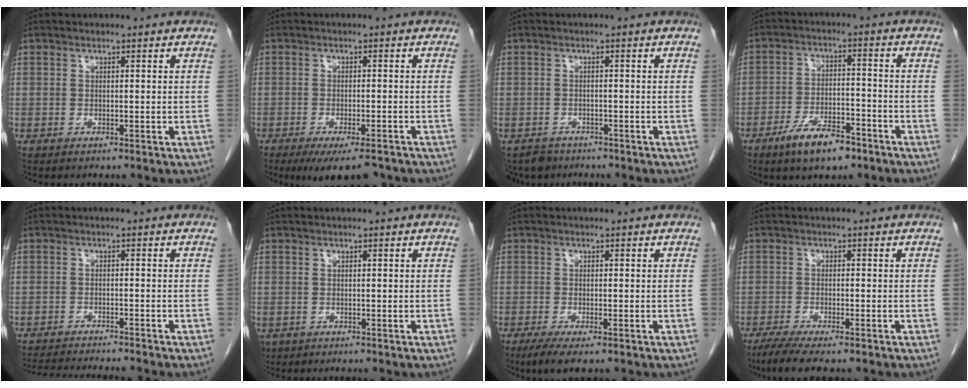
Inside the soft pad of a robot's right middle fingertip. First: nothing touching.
{"total": 8.3, "force": [-6.7, 1.9, 4.5], "torque": [-0.060, -0.013, -0.099]}
{"total": 3.9, "force": [-3.2, 2.2, 0.2], "torque": [-0.002, -0.001, -0.051]}
{"total": 8.4, "force": [-5.6, 2.9, 5.5], "torque": [-0.101, -0.002, -0.095]}
{"total": 9.5, "force": [-9.0, 0.0, 3.2], "torque": [-0.044, -0.009, -0.134]}
{"total": 2.8, "force": [-1.4, 2.2, 1.0], "torque": [-0.025, -0.004, -0.018]}
{"total": 4.8, "force": [-3.2, 1.2, 3.4], "torque": [-0.060, -0.012, -0.049]}
{"total": 7.1, "force": [-5.5, 1.3, 4.3], "torque": [-0.071, -0.015, -0.088]}